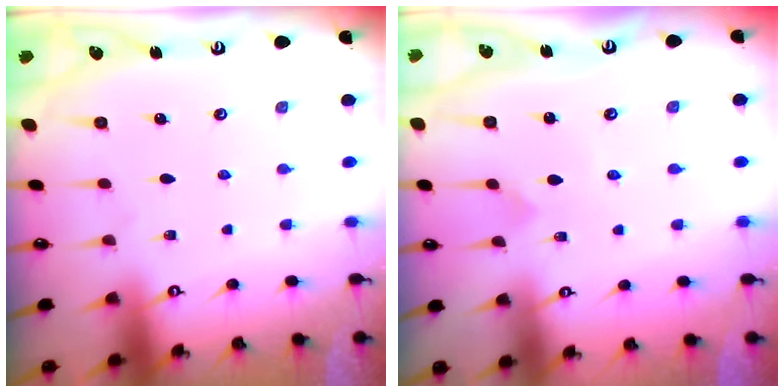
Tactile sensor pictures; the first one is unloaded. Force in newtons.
{"total": 1.3, "press": 1.3, "slide": 0.1}